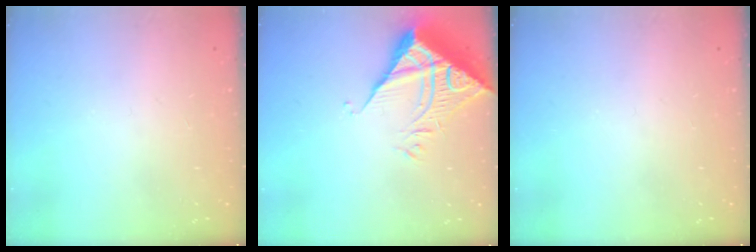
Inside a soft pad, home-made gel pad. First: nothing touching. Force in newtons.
{"total": 9.0, "press": 8.9, "slide": 0.8}
{"total": 0.0}